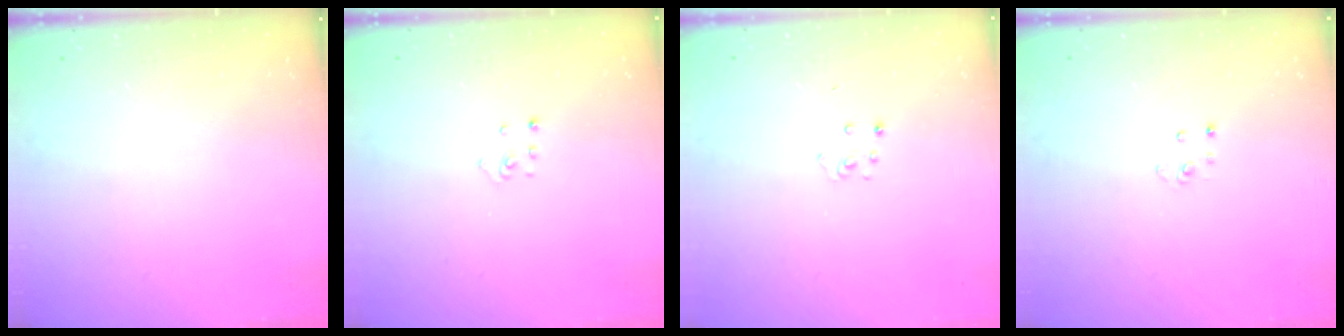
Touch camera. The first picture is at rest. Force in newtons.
{"total": 1.9, "press": 1.9, "slide": 0.1}
{"total": 2.7, "press": 2.7, "slide": 0.3}
{"total": 2.7, "press": 2.7, "slide": 0.3}